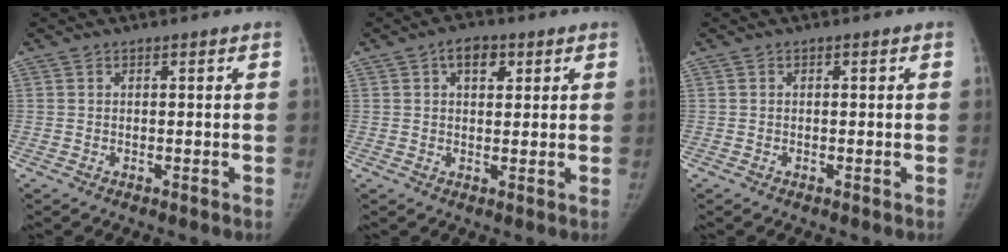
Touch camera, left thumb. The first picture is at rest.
{"total": 4.7, "force": [2.1, 2.8, 3.1], "torque": [-0.031, -0.002, 0.027]}
{"total": 0.0}